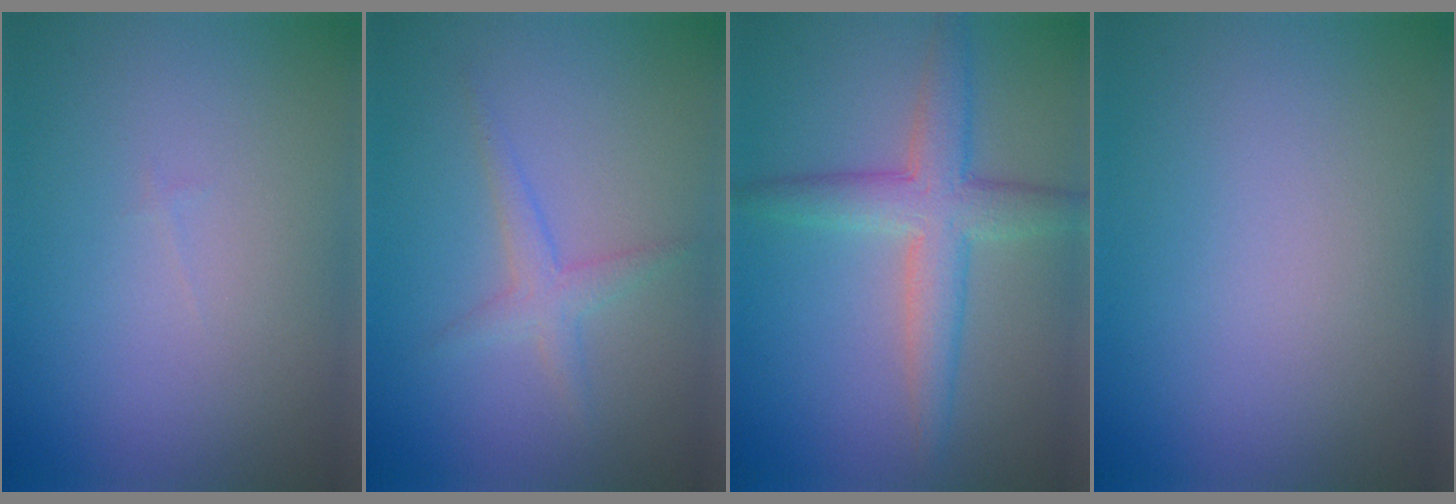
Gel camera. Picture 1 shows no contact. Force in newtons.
{"total": 1.8, "press": 1.8, "slide": 0.0}
{"total": 4.5, "press": 4.5, "slide": 0.1}
{"total": 0.0}